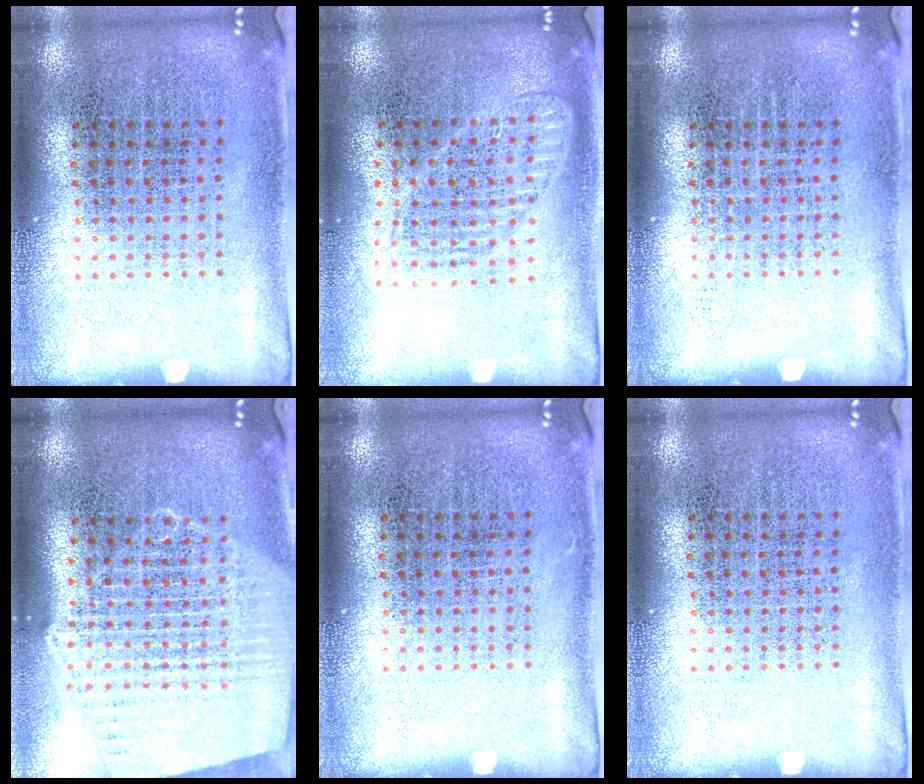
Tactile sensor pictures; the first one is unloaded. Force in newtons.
{"total": 1.5, "press": 1.3, "slide": 0.7}
{"total": 0.0}
{"total": 1.9, "press": 1.8, "slide": 0.7}
{"total": 0.0}
{"total": 0.0}